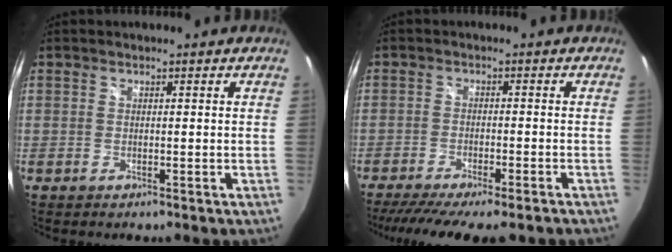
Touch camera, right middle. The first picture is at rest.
{"total": 13.9, "force": [-11.5, 2.1, 7.4], "torque": [-0.149, -0.045, -0.171]}